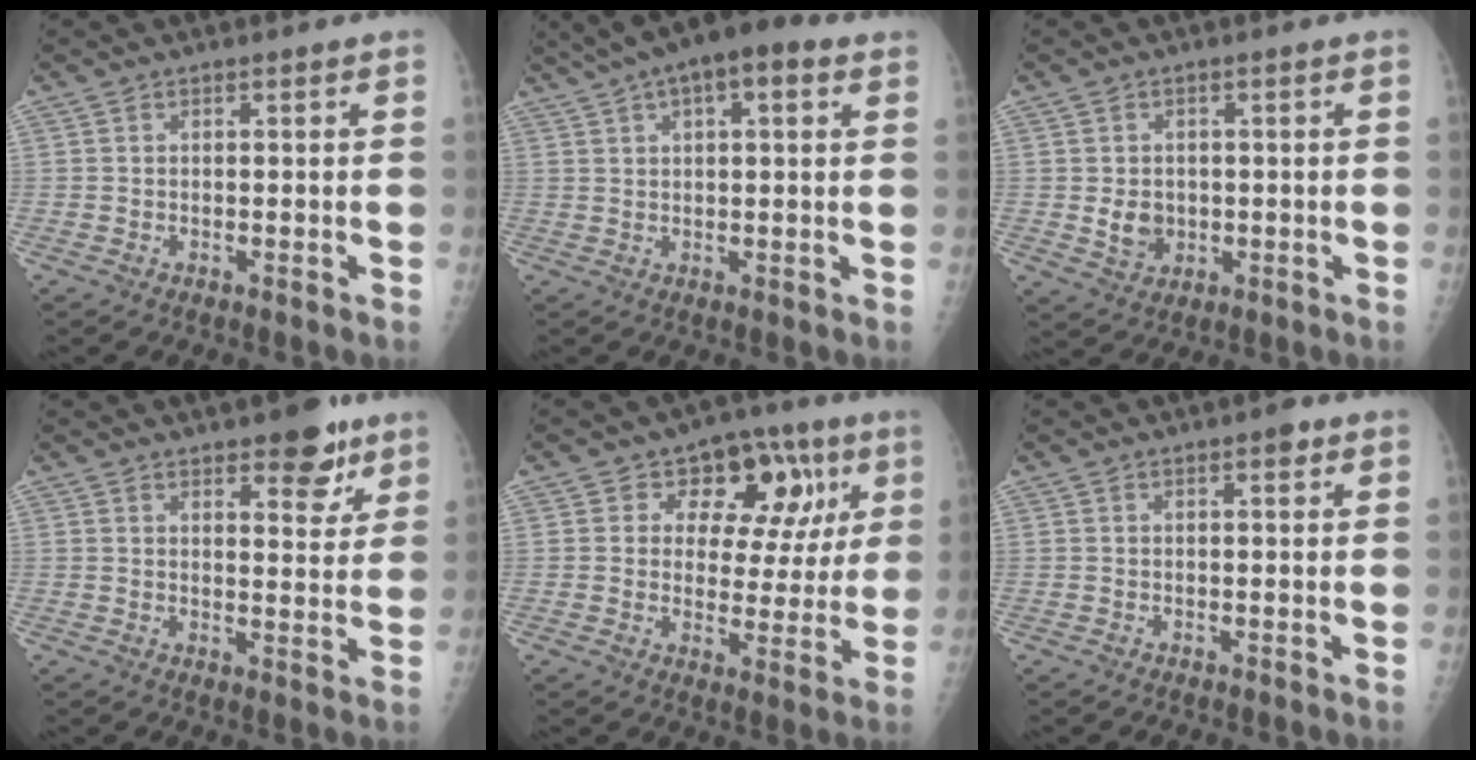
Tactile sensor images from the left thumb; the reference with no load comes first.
{"total": 13.4, "force": [7.4, 5.1, 9.9], "torque": [-0.157, 0.027, 0.114]}
{"total": 4.9, "force": [-0.4, 4.1, 2.6], "torque": [-0.022, -0.001, 0.003]}
{"total": 7.8, "force": [5.1, 3.3, 4.9], "torque": [-0.035, -0.028, 0.067]}
{"total": 13.7, "force": [5.0, 9.3, 8.7], "torque": [-0.056, 0.001, 0.065]}
{"total": 1.5, "force": [0.8, 0.6, 1.1], "torque": [-0.011, 0.000, 0.009]}